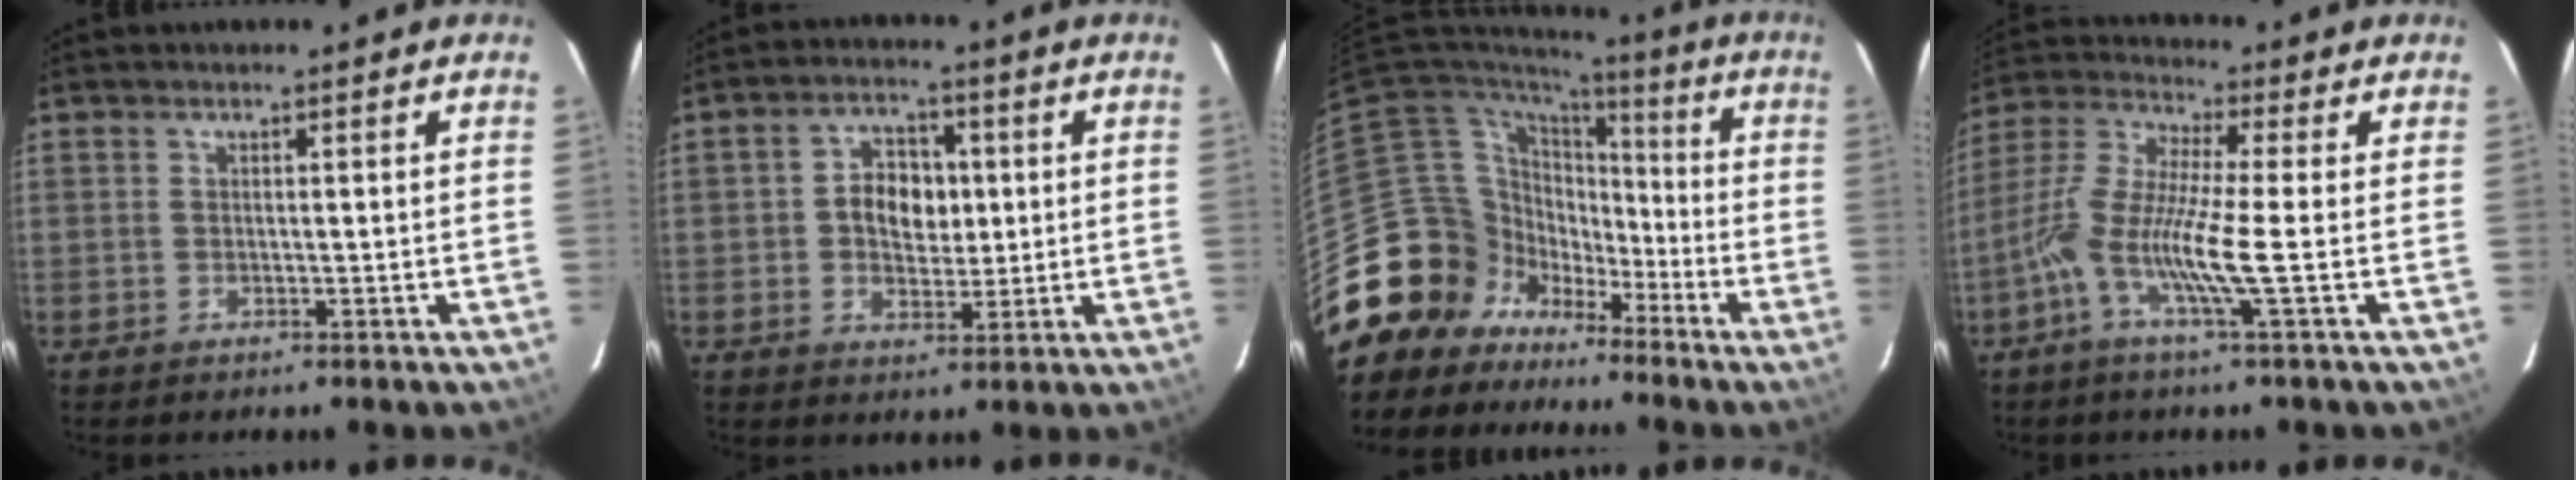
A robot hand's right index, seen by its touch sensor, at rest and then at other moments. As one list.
[{"total": 7.4, "force": [0.6, 5.5, 4.9], "torque": [-0.089, 0.017, 0.013]}, {"total": 16.4, "force": [-8.0, 13.8, 3.6], "torque": [-0.109, 0.047, -0.134]}, {"total": 10.1, "force": [-3.1, -0.5, 9.5], "torque": [-0.200, 0.006, -0.071]}]